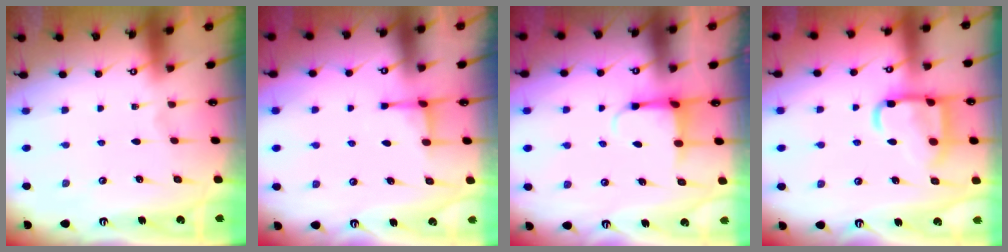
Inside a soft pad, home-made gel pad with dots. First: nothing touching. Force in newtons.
{"total": 2.6, "press": 2.6, "slide": 0.7}
{"total": 3.8, "press": 3.6, "slide": 1.2}
{"total": 15.8, "press": 15.7, "slide": 1.6}